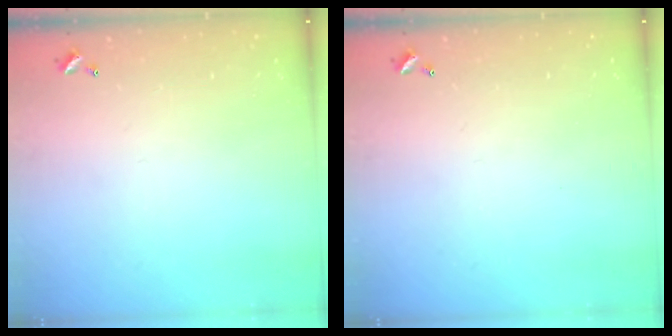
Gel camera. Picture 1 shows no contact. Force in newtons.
{"total": 0.0}